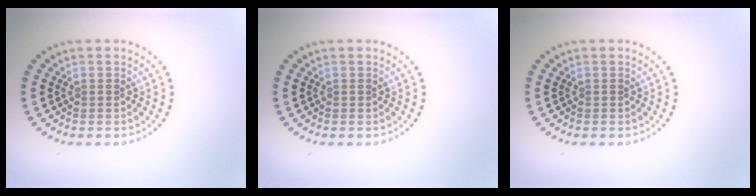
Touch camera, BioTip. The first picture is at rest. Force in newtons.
{"total": 0.0}
{"total": 0.0}